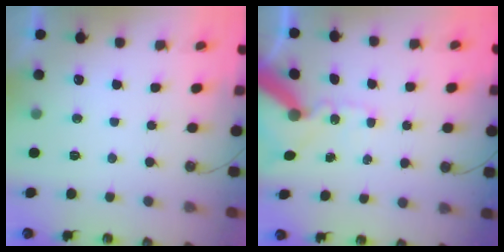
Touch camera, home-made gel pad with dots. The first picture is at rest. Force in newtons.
{"total": 13.2, "press": 13.1, "slide": 2.0}